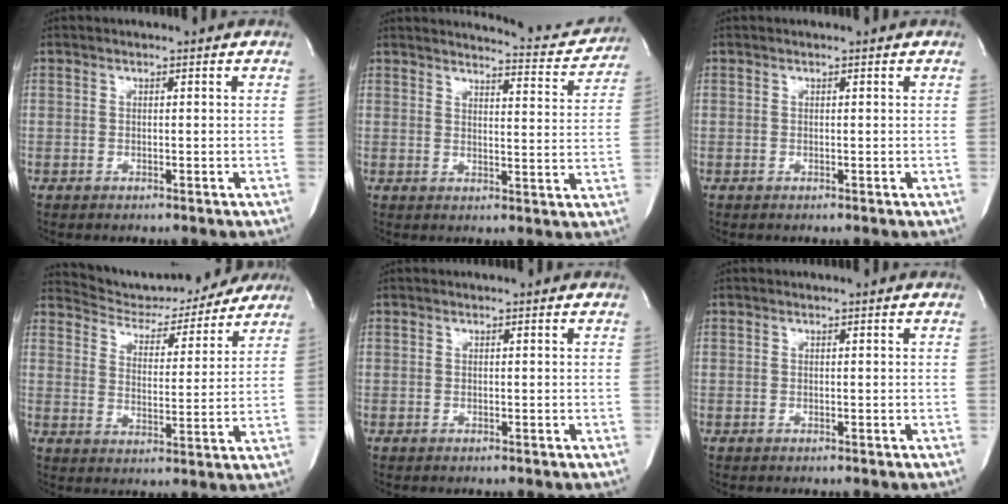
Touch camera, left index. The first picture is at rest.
{"total": 8.9, "force": [8.9, 0.7, 0.8], "torque": [-0.003, -0.046, 0.090]}
{"total": 0.7, "force": [-0.7, -0.1, -0.1], "torque": [0.004, -0.011, -0.015]}
{"total": 14.6, "force": [14.0, 3.2, 2.7], "torque": [-0.036, -0.003, 0.205]}
{"total": 0.0}
{"total": 0.0}